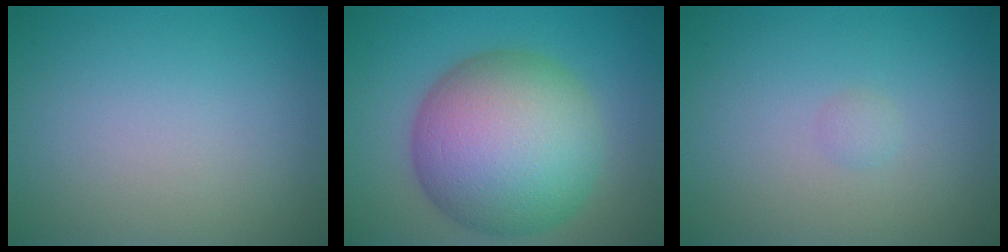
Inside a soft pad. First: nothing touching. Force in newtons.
{"total": 13.3, "press": 13.3, "slide": 0.4}
{"total": 0.6, "press": 0.6, "slide": 0.0}